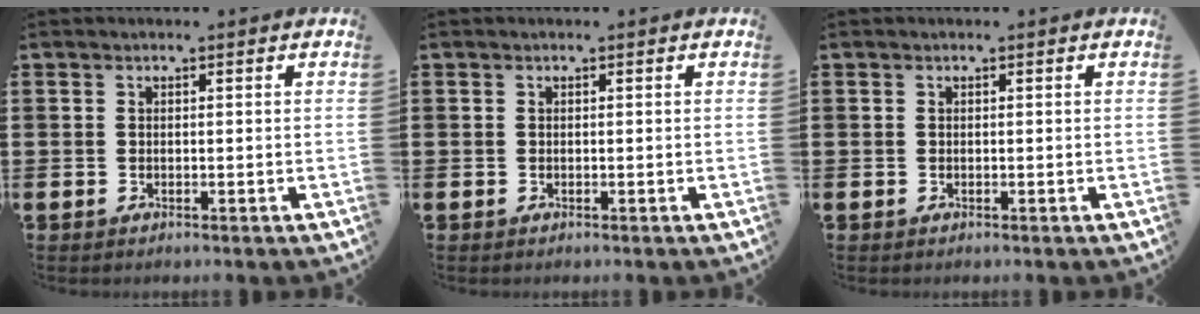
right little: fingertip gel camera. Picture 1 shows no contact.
{"total": 0.0}
{"total": 0.0}